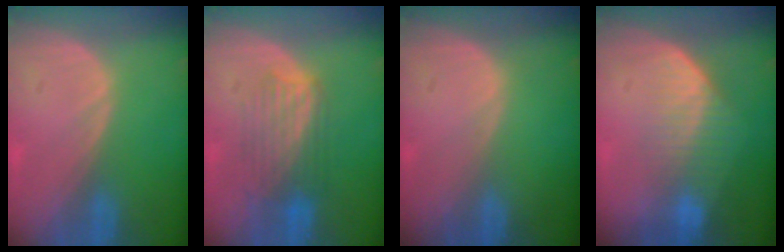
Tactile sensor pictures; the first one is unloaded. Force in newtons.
{"total": 5.6, "press": 5.6, "slide": 0.4}
{"total": 0.0}
{"total": 7.2, "press": 6.1, "slide": 3.8}